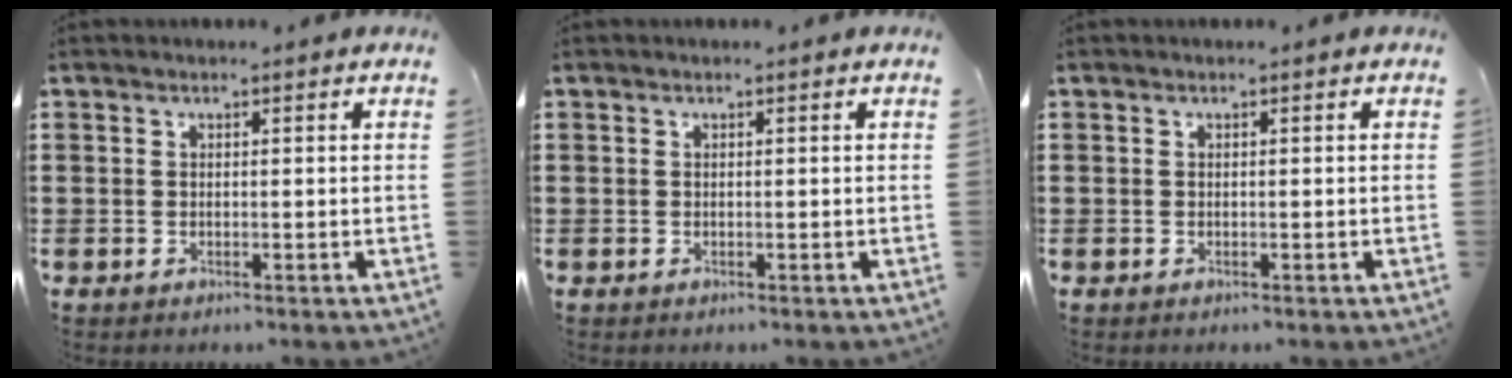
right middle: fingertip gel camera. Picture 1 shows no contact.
{"total": 0.0}
{"total": 0.0}